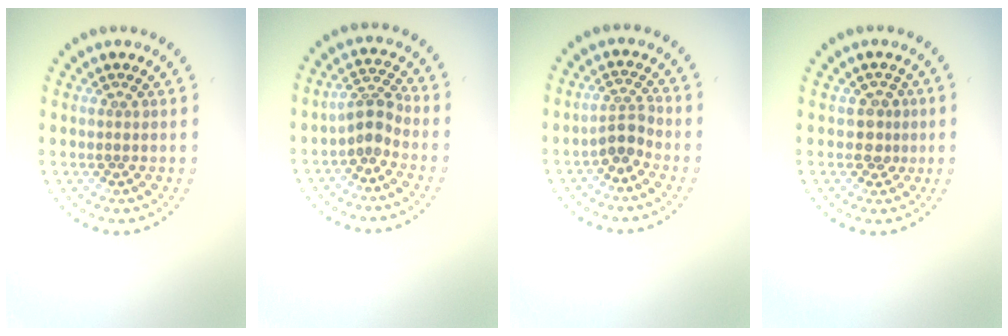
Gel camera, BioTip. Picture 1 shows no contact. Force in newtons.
{"total": 2.2, "press": 1.7, "slide": 1.4}
{"total": 2.0, "press": 1.5, "slide": 1.3}
{"total": 1.8, "press": 1.5, "slide": 0.9}